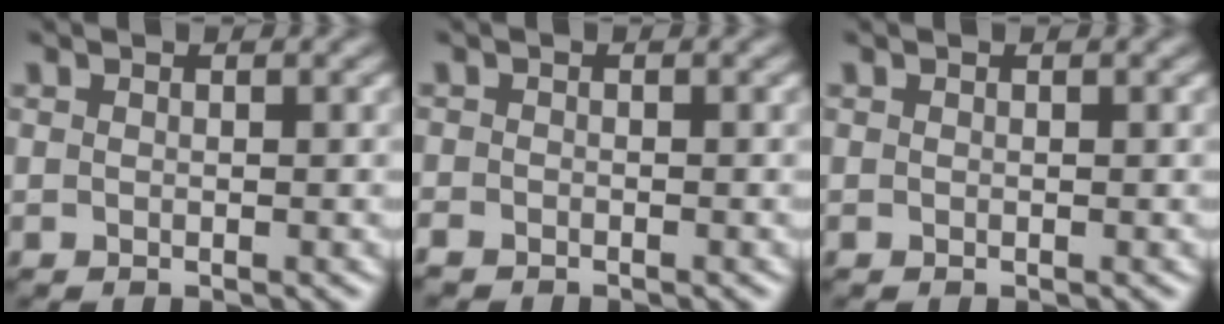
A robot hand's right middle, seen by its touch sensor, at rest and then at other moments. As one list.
[{"total": 1.3, "force": [-1.2, 0.4, 0.3], "torque": [-0.005, -0.009, -0.027]}, {"total": 0.0}]